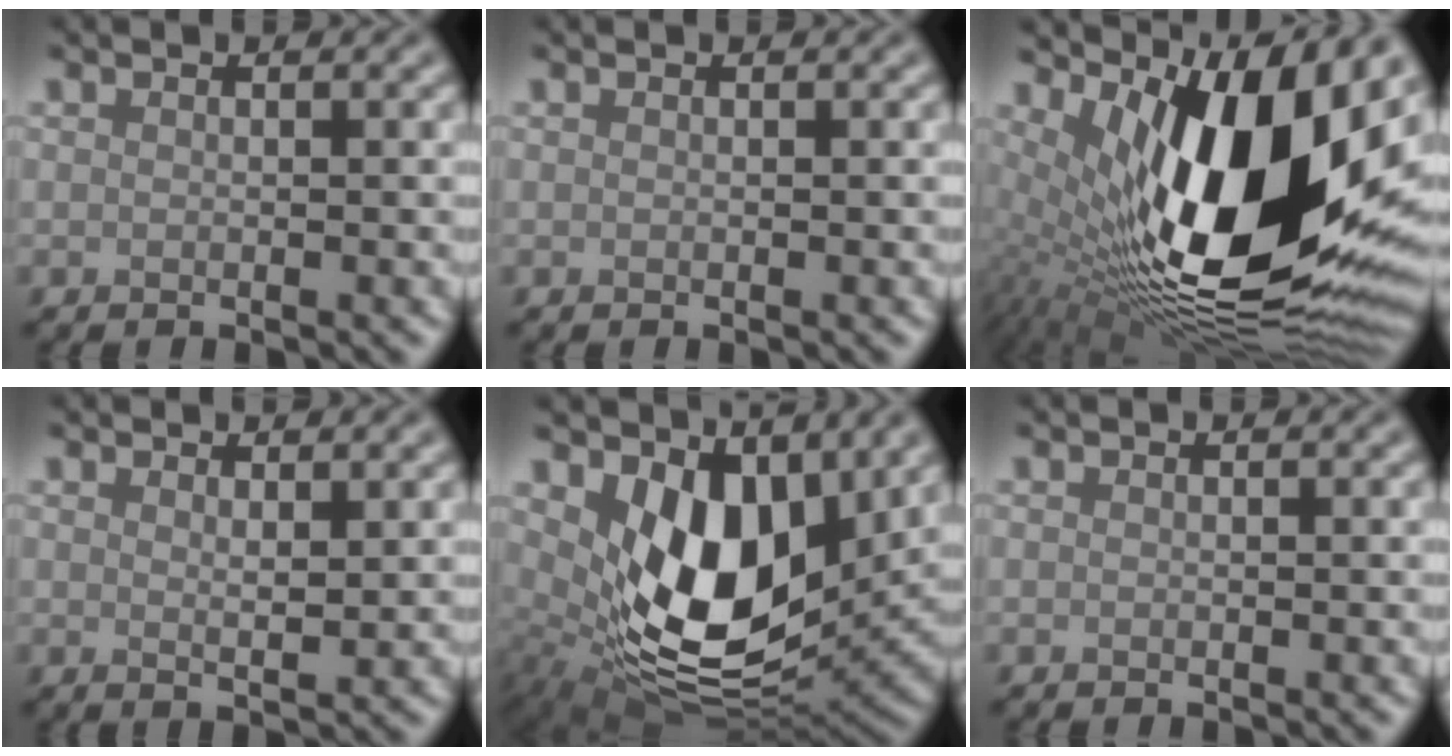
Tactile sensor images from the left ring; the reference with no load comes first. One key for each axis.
{"total": 0.0}
{"total": 18.4, "fx": 2.5, "fy": 7.9, "fz": 16.4, "tx": -0.255, "ty": -0.007, "tz": 0.046}
{"total": 1.5, "fx": 1.0, "fy": 0.3, "fz": 1.0, "tx": -0.017, "ty": -0.005, "tz": 0.018}
{"total": 10.3, "fx": 2.6, "fy": 6.0, "fz": 8.0, "tx": -0.146, "ty": -0.033, "tz": 0.054}
{"total": 0.0}